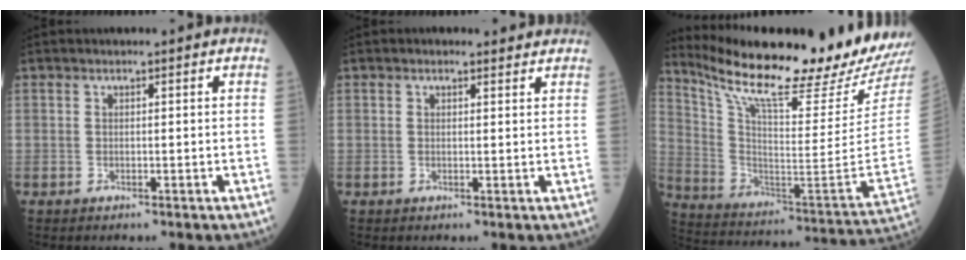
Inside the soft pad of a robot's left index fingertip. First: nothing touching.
{"total": 2.2, "force": [1.9, 0.8, 0.8], "torque": [-0.018, 0.010, 0.021]}
{"total": 27.0, "force": [23.4, 0.3, 13.5], "torque": [-0.240, -0.090, 0.349]}